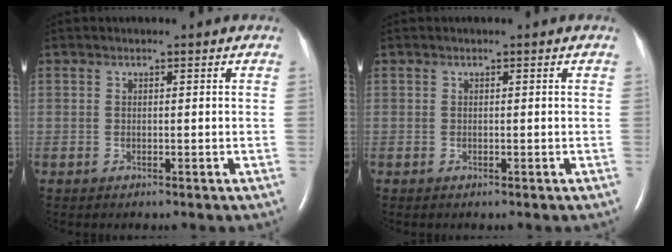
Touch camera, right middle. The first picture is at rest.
{"total": 0.0}